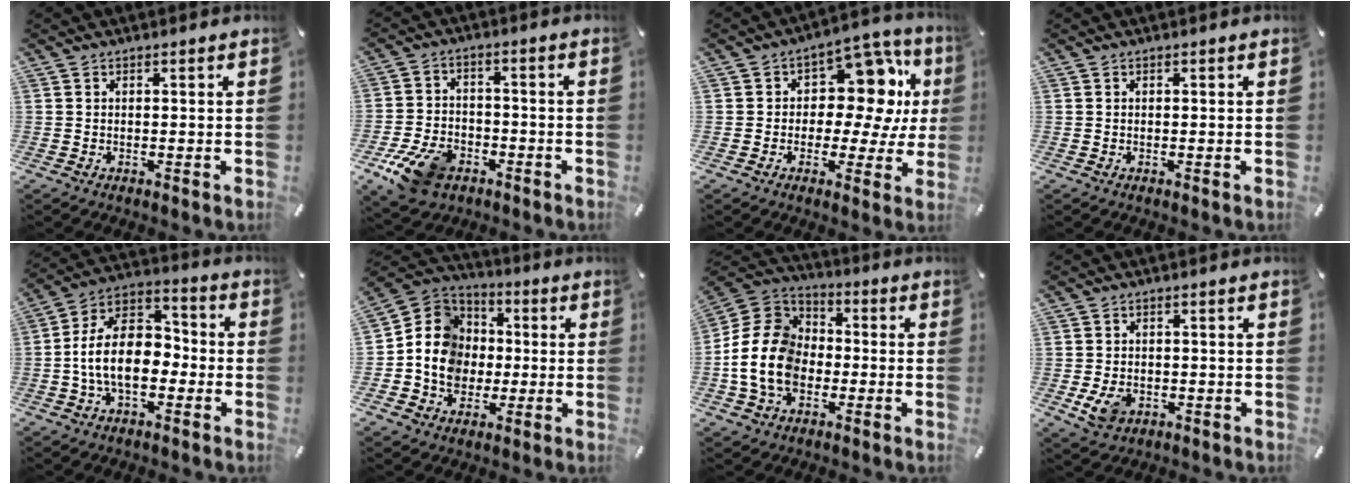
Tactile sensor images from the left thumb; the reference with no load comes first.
{"total": 10.7, "force": [-6.0, 6.9, 5.5], "torque": [-0.111, 0.033, -0.105]}
{"total": 14.8, "force": [3.5, 9.3, 10.9], "torque": [-0.140, -0.025, 0.059]}
{"total": 0.0}
{"total": 14.4, "force": [-3.3, 9.4, 10.3], "torque": [-0.198, 0.020, -0.064]}
{"total": 12.9, "force": [-1.8, 11.8, 4.9], "torque": [-0.124, 0.019, -0.033]}
{"total": 14.7, "force": [-3.5, 11.9, 7.8], "torque": [-0.188, 0.025, -0.067]}
{"total": 5.2, "force": [-1.4, 4.0, 3.0], "torque": [-0.053, -0.003, -0.027]}